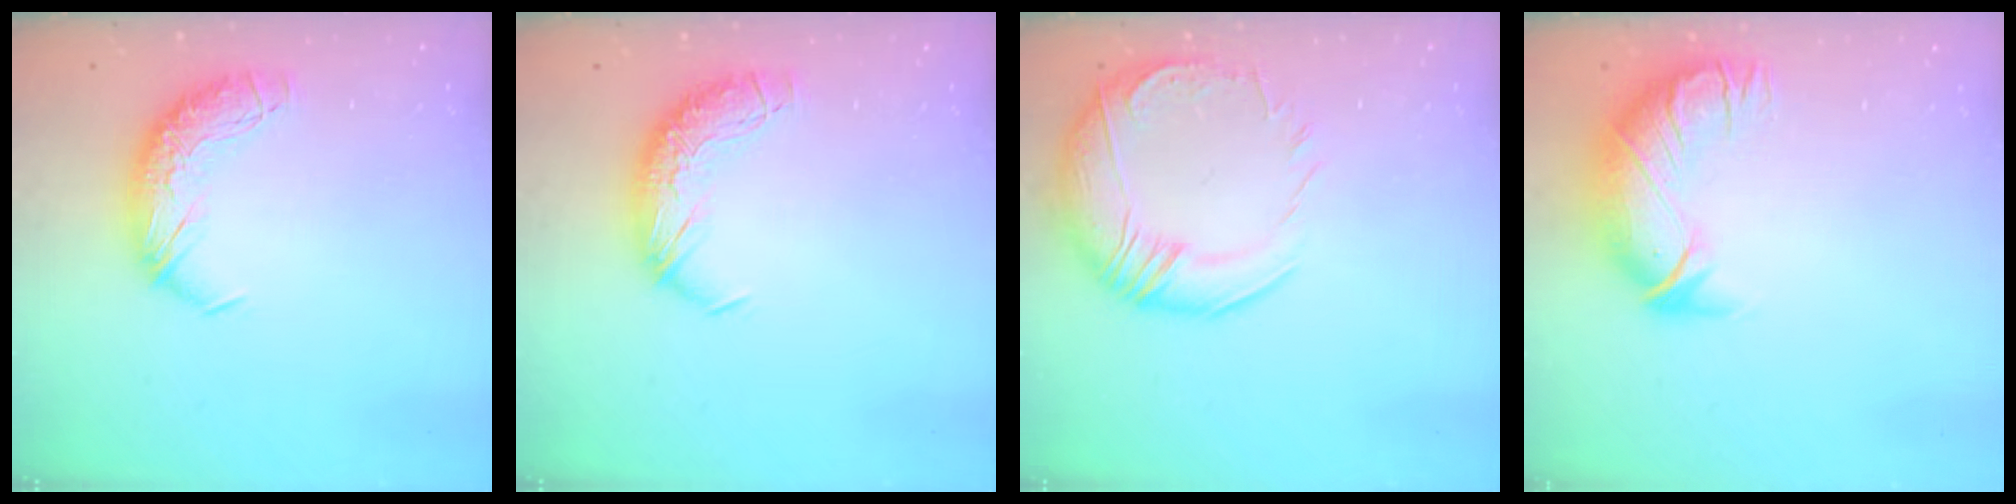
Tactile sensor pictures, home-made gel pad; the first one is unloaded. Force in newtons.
{"total": 0.0}
{"total": 6.3, "press": 4.2, "slide": 4.7}
{"total": 3.0, "press": 0.5, "slide": 2.9}